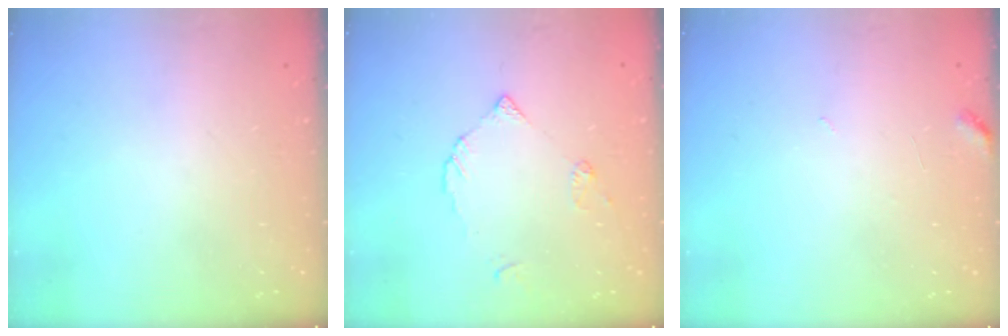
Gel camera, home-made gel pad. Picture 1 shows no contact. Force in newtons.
{"total": 4.1, "press": 4.0, "slide": 0.6}
{"total": 3.5, "press": 3.5, "slide": 0.3}